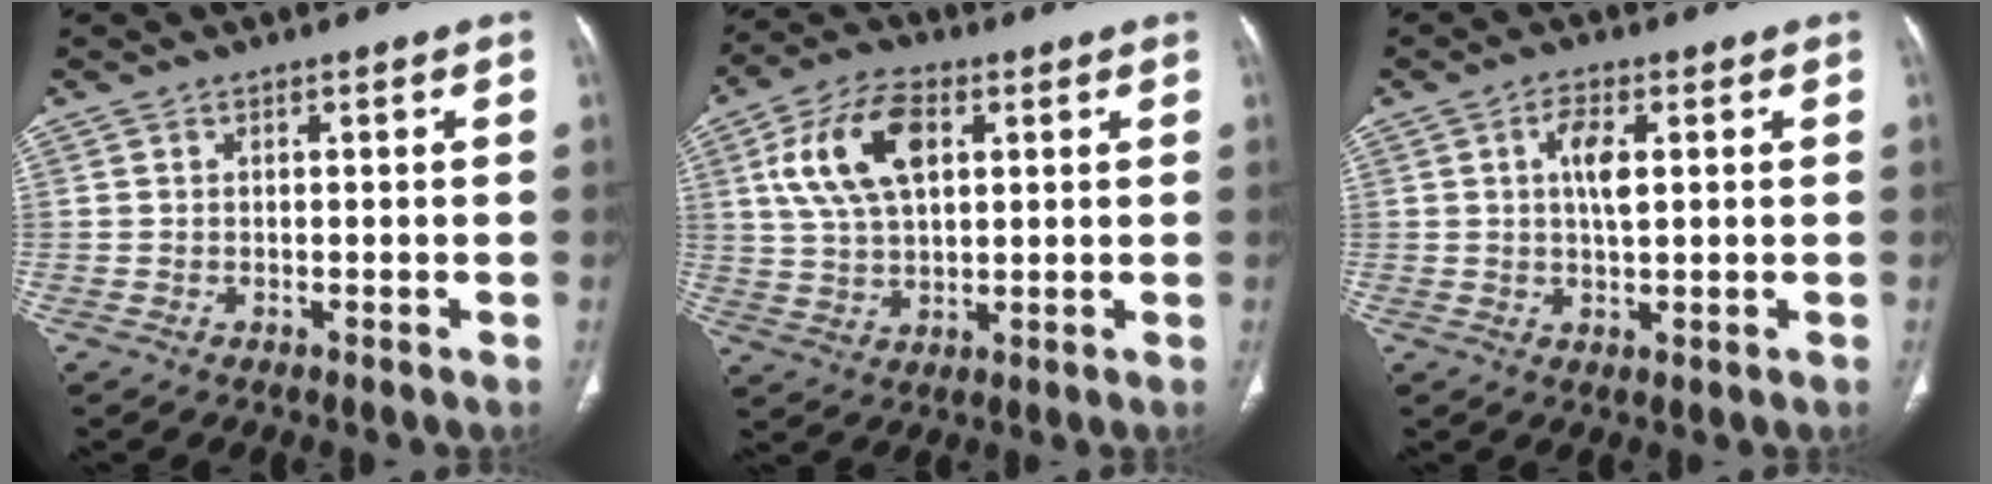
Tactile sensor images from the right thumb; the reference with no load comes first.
{"total": 13.2, "force": [4.0, 7.3, 10.2], "torque": [-0.191, 0.002, 0.075]}
{"total": 5.3, "force": [1.1, 2.1, 4.7], "torque": [-0.083, -0.005, 0.018]}